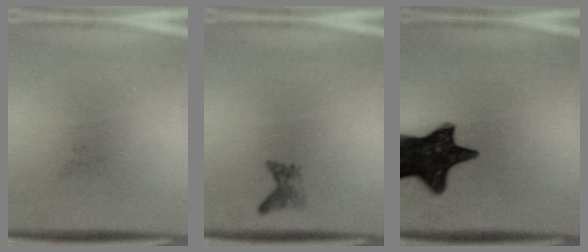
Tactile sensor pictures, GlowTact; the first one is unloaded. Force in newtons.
{"total": 1.2}
{"total": 15.1}